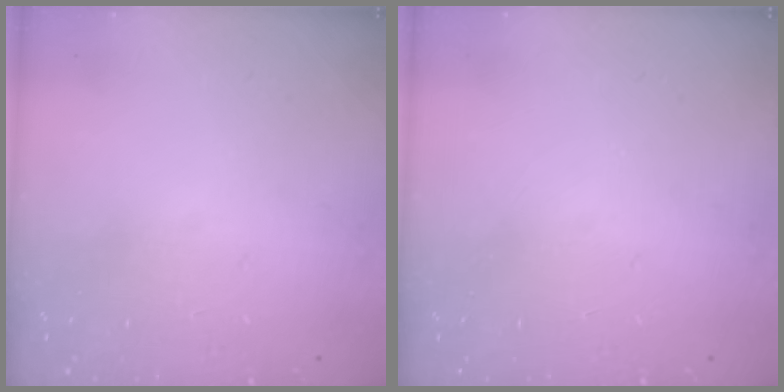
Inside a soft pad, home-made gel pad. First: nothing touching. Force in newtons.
{"total": 0.0}